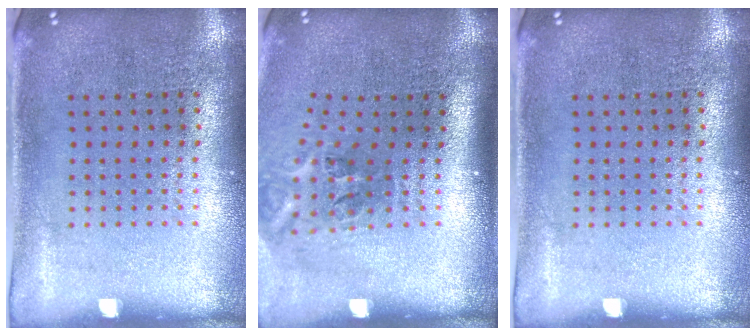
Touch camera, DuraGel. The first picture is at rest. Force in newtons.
{"total": 2.4, "press": 1.6, "slide": 1.8}
{"total": 0.0}